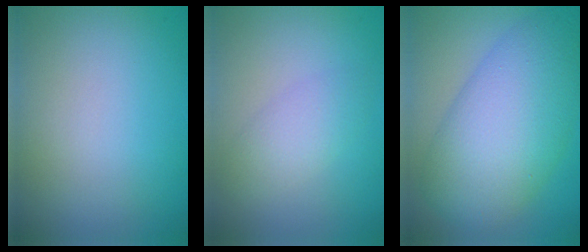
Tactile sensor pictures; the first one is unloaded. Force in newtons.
{"total": 2.4, "press": 2.4, "slide": 0.1}
{"total": 11.1, "press": 11.1, "slide": 0.1}